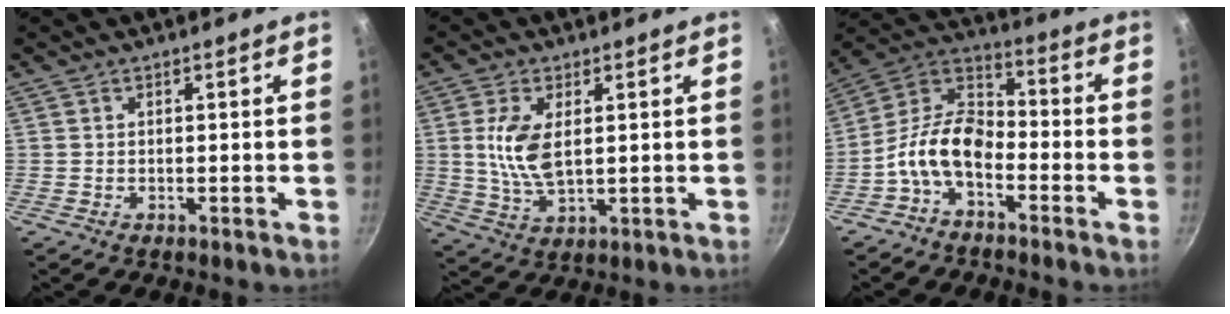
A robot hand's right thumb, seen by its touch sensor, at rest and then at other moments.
{"total": 8.8, "force": [1.6, 4.4, 7.4], "torque": [-0.146, -0.010, 0.035]}
{"total": 11.4, "force": [-4.7, 6.6, 8.1], "torque": [-0.143, 0.060, -0.115]}